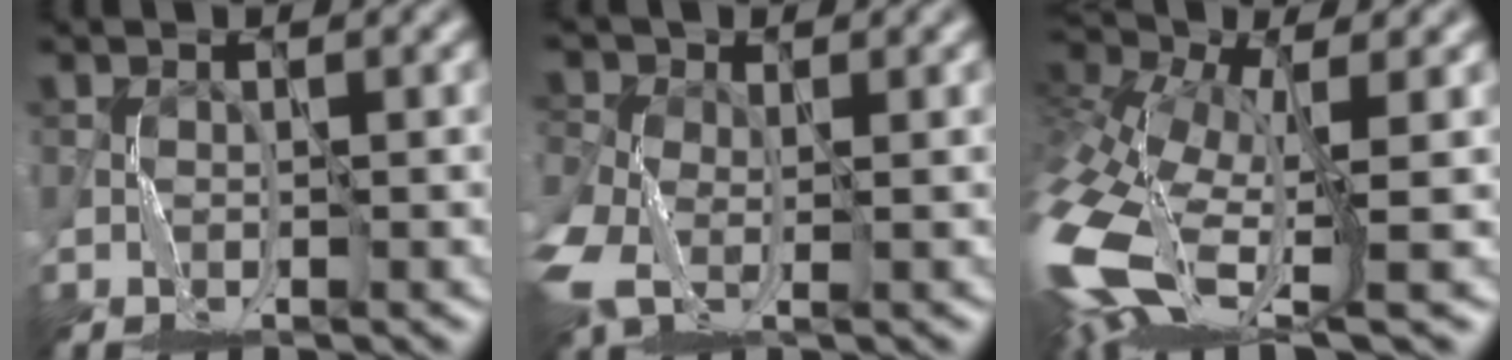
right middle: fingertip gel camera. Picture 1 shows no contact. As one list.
[{"total": 5.3, "force": [-1.2, 3.9, 3.3], "torque": [-0.093, -0.021, -0.028]}, {"total": 13.6, "force": [-3.1, 6.8, 11.3], "torque": [-0.292, -0.014, -0.047]}]